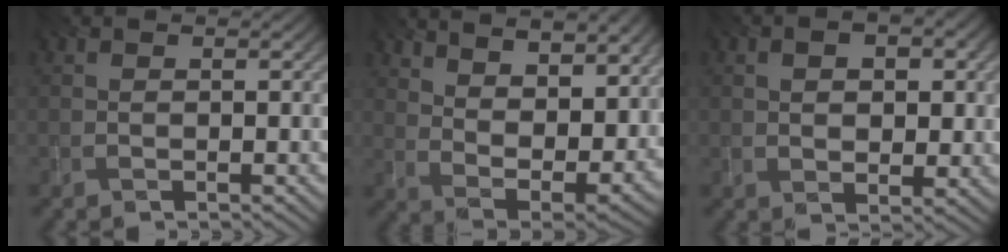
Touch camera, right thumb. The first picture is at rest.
{"total": 15.2, "force": [9.5, 6.1, 10.2], "torque": [-0.179, 0.005, 0.133]}
{"total": 4.9, "force": [0.8, 2.8, 3.9], "torque": [-0.058, -0.004, 0.010]}